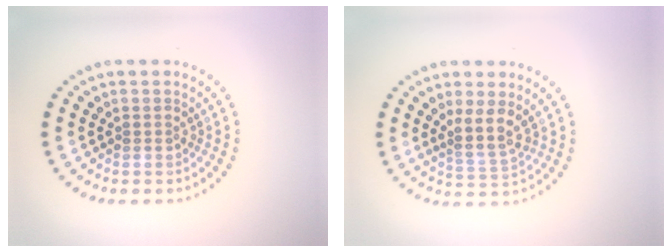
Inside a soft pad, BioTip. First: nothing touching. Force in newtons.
{"total": 2.6, "press": 2.0, "slide": 1.7}